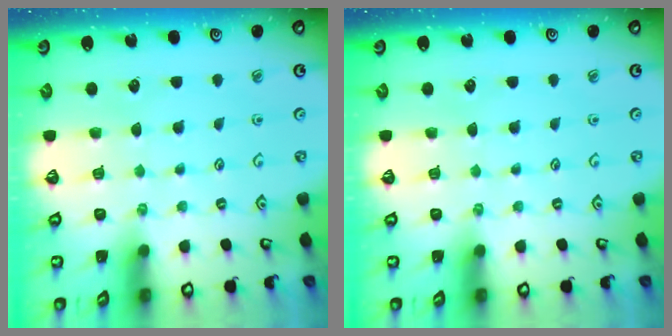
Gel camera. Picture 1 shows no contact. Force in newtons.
{"total": 0.0}